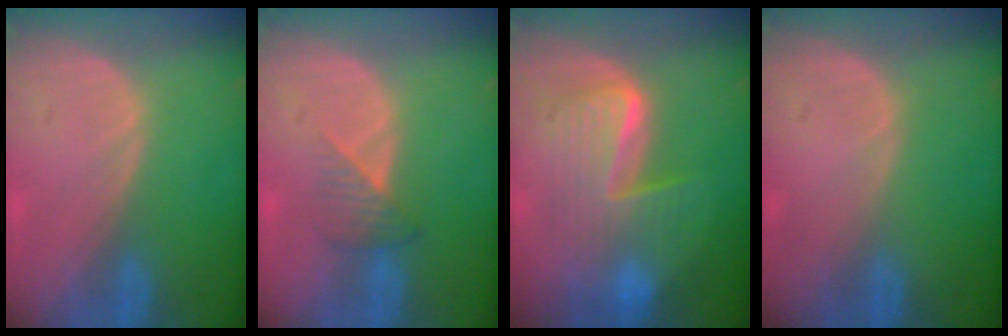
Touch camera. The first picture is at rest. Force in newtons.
{"total": 3.4, "press": 3.1, "slide": 1.5}
{"total": 8.5, "press": 8.4, "slide": 0.9}
{"total": 0.0}